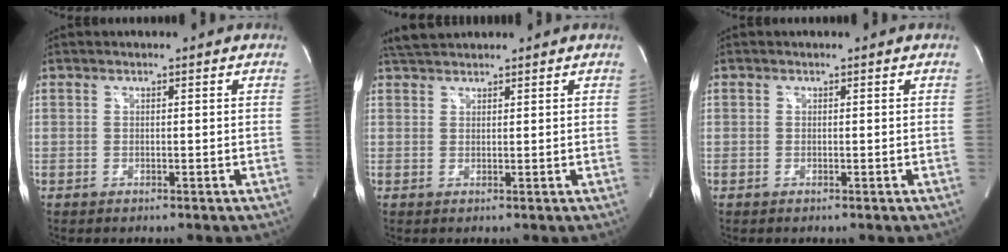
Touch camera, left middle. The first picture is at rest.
{"total": 3.3, "force": [3.1, 0.6, 1.0], "torque": [-0.024, 0.024, 0.059]}
{"total": 0.0}